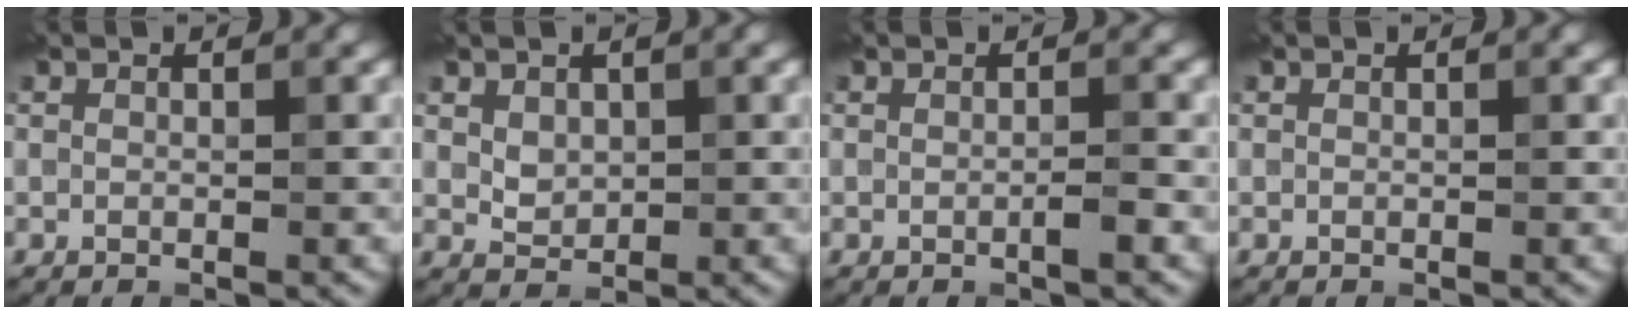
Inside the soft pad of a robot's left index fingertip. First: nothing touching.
{"total": 1.6, "force": [0.6, 1.1, 0.9], "torque": [-0.015, -0.001, 0.016]}
{"total": 1.0, "force": [-0.3, -0.2, 0.9], "torque": [-0.012, 0.003, -0.005]}
{"total": 0.0}